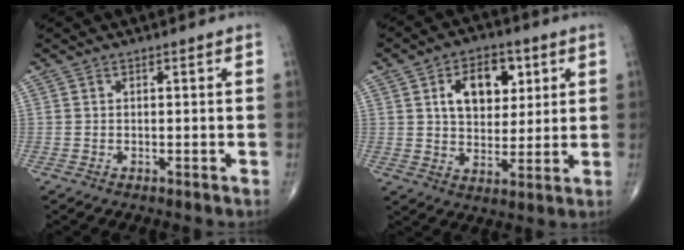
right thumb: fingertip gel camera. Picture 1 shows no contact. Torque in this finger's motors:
{"motor_torque": [0.59, 2.05, 0.82, 0.27, 0.06]}